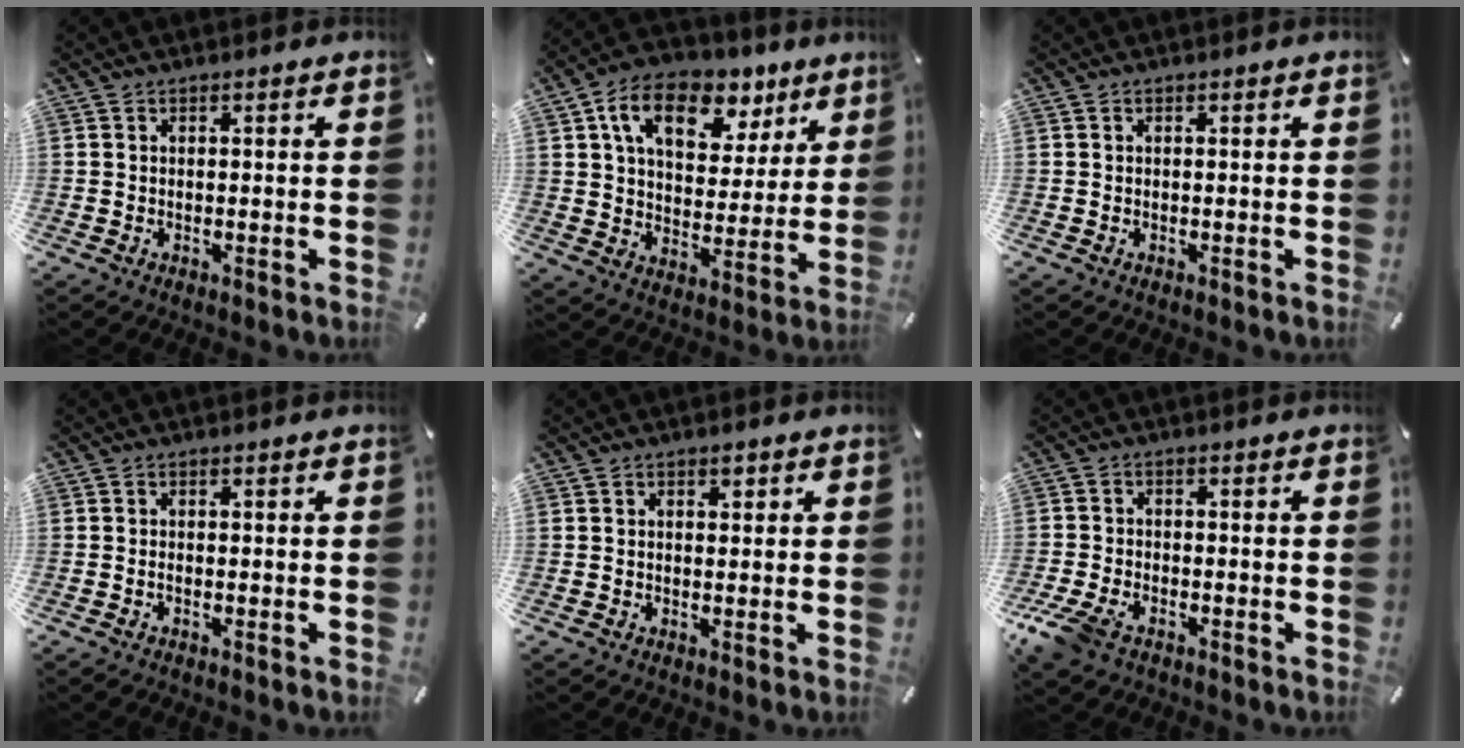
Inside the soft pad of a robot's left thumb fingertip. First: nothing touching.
{"total": 14.4, "force": [7.5, 9.4, 8.0], "torque": [-0.132, -0.025, 0.135]}
{"total": 0.0}
{"total": 0.7, "force": [-0.3, 0.3, 0.6], "torque": [-0.013, -0.002, -0.006]}
{"total": 1.5, "force": [0.6, 1.1, 0.9], "torque": [-0.012, 0.003, 0.008]}
{"total": 5.8, "force": [-3.6, 3.2, 3.2], "torque": [-0.087, 0.005, -0.073]}